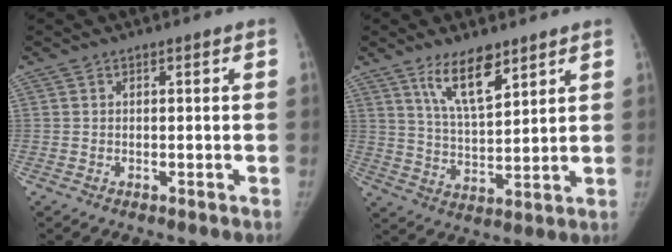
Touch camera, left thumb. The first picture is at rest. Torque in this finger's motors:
{"motor_torque": [-0.02, 0.15, 0.63, -0.15, 0.09]}